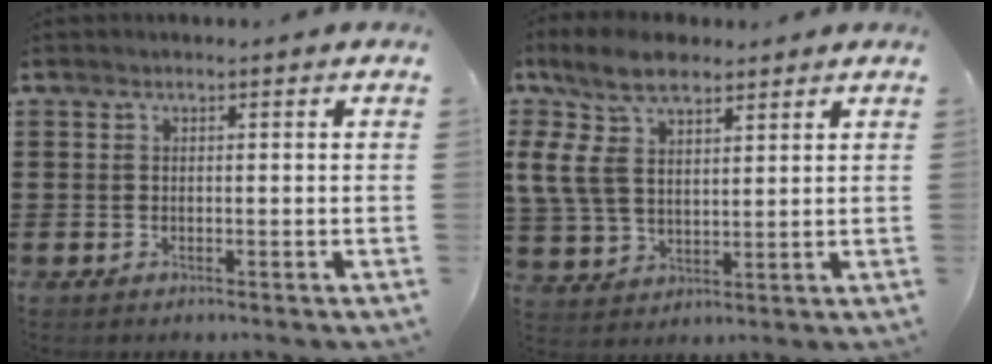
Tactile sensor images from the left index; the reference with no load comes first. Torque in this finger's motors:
{"motor_torque": [2.14, 0.00, 0.60, 0.21]}